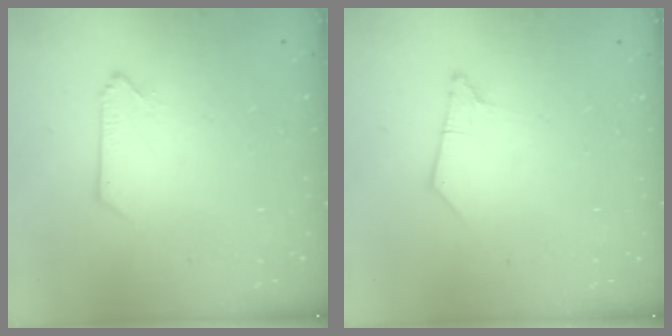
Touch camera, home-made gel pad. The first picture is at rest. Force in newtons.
{"total": 0.0}